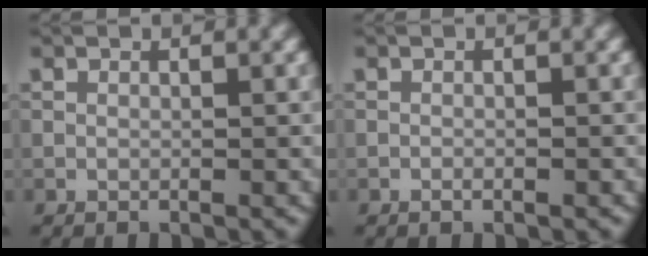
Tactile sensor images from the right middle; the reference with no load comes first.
{"total": 0.6, "force": [-0.4, 0.2, 0.5], "torque": [-0.007, -0.001, -0.006]}